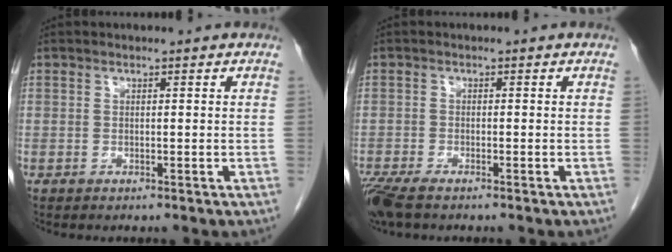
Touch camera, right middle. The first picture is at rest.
{"total": 4.7, "force": [-3.6, 1.1, 2.8], "torque": [-0.060, -0.014, -0.066]}